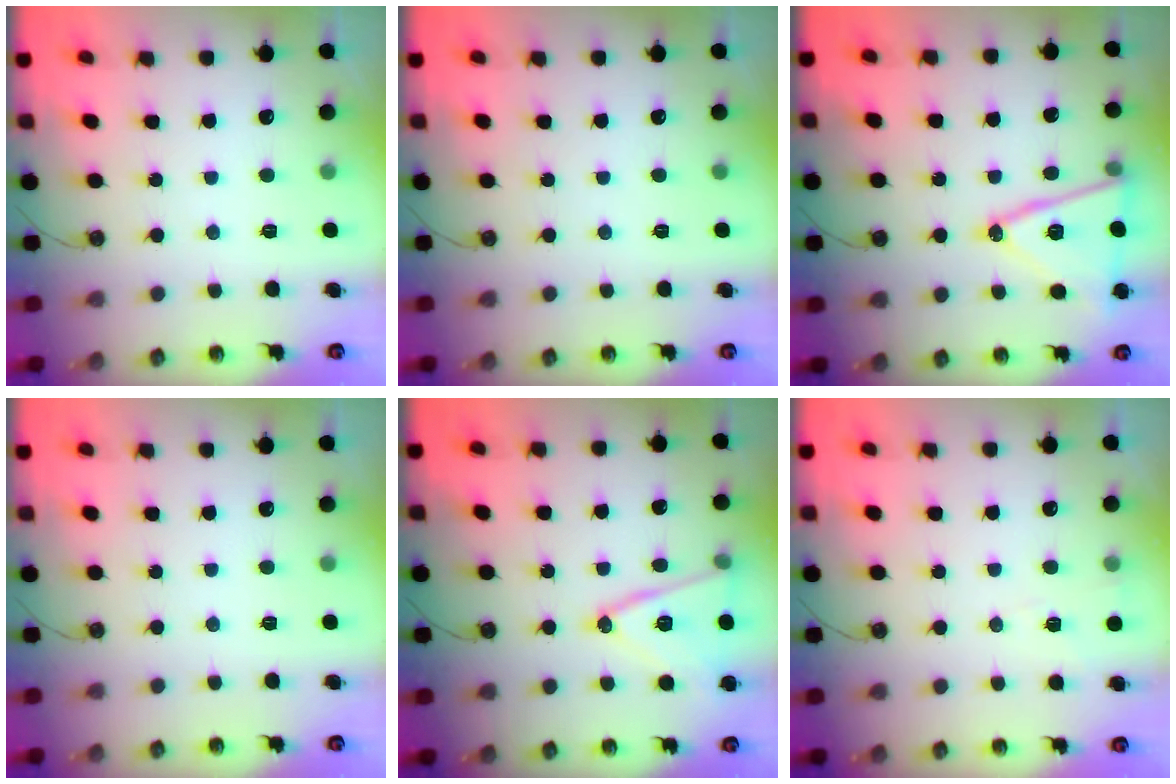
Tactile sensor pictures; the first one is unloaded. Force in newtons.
{"total": 0.0}
{"total": 15.6, "press": 15.1, "slide": 3.8}
{"total": 0.0}
{"total": 15.1, "press": 14.7, "slide": 3.4}
{"total": 4.3, "press": 4.2, "slide": 1.0}